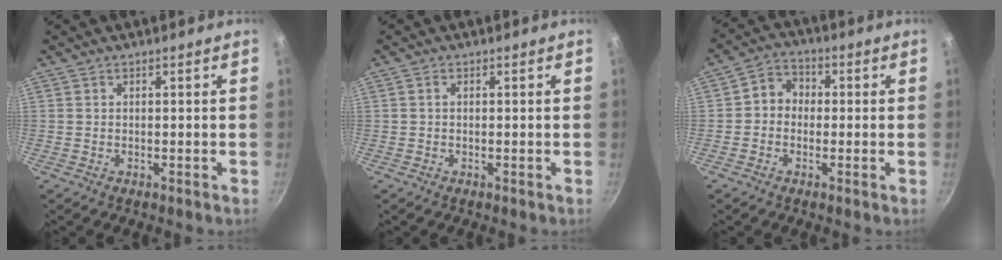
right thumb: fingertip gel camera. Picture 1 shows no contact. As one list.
[{"total": 0.7, "force": [0.1, 0.5, 0.5], "torque": [-0.008, 0.005, 0.001]}, {"total": 5.2, "force": [-0.3, 4.5, 2.6], "torque": [-0.015, 0.016, -0.022]}]